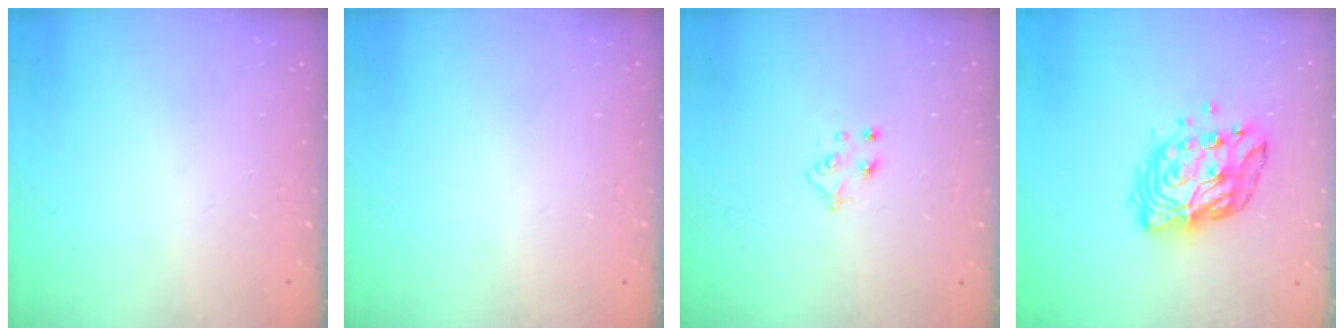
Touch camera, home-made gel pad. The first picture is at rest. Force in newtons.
{"total": 0.0}
{"total": 6.1, "press": 6.1, "slide": 0.7}
{"total": 14.1, "press": 14.0, "slide": 1.3}